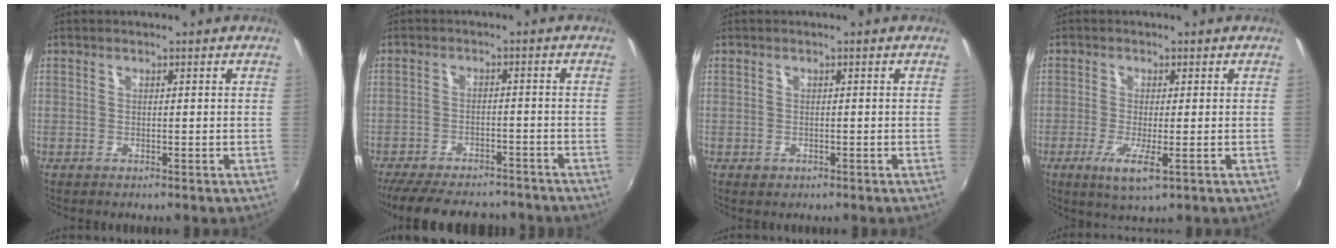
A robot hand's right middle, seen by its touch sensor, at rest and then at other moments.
{"total": 17.3, "force": [-14.4, 6.0, 7.4], "torque": [-0.162, -0.014, -0.205]}
{"total": 0.9, "force": [-0.5, 0.7, 0.3], "torque": [-0.005, -0.004, -0.007]}
{"total": 5.2, "force": [-2.0, 0.7, 4.8], "torque": [-0.101, -0.017, -0.036]}